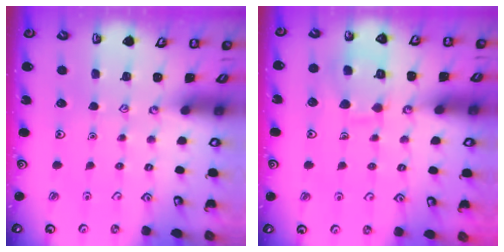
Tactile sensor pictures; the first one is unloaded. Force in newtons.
{"total": 9.6, "press": 9.6, "slide": 0.1}